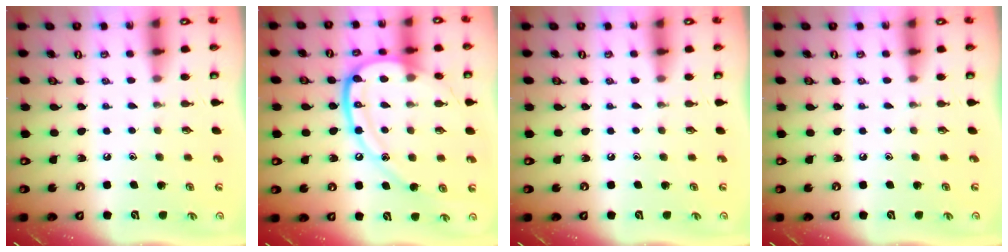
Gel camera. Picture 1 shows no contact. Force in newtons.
{"total": 18.1, "press": 18.0, "slide": 1.8}
{"total": 0.0}
{"total": 0.0}